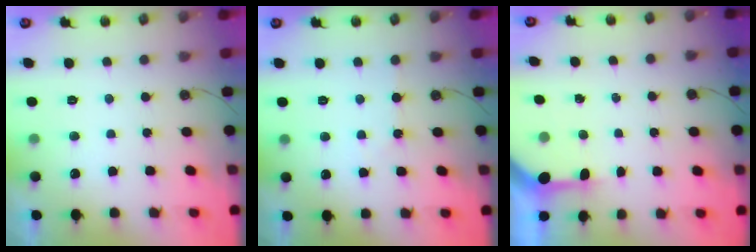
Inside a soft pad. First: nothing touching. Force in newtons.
{"total": 2.9, "press": 2.8, "slide": 0.5}
{"total": 3.5, "press": 3.5, "slide": 0.4}